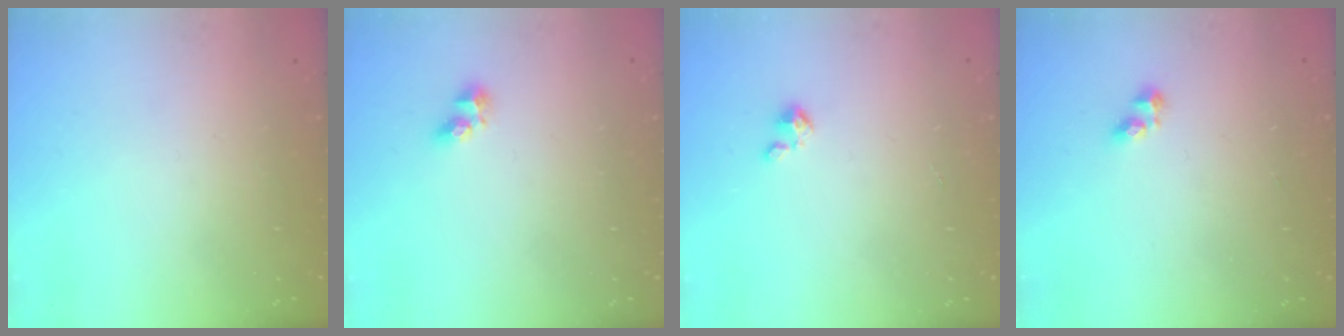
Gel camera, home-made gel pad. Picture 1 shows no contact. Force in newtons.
{"total": 5.0, "press": 4.9, "slide": 1.2}
{"total": 2.1, "press": 2.1, "slide": 0.3}
{"total": 2.7, "press": 2.6, "slide": 0.3}